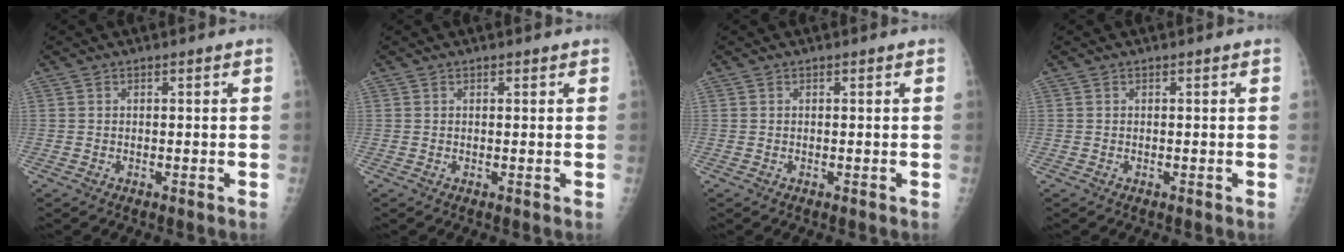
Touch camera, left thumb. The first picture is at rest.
{"total": 0.5, "force": [0.4, 0.2, 0.3], "torque": [-0.004, -0.002, 0.004]}
{"total": 0.0}
{"total": 0.0}